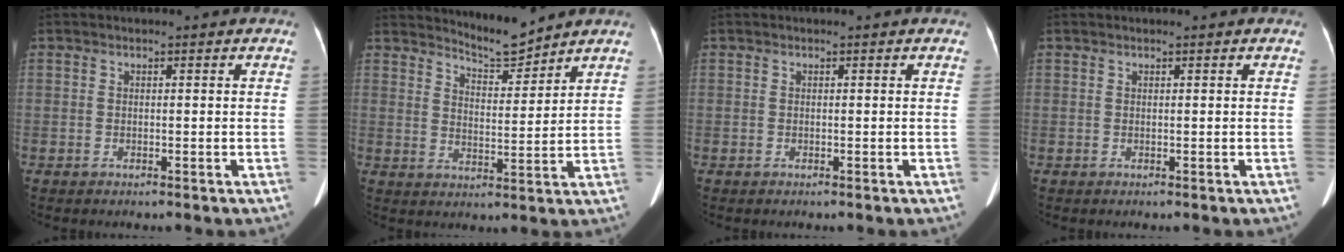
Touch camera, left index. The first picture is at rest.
{"total": 5.4, "force": [5.4, 0.0, 0.6], "torque": [-0.019, -0.013, 0.098]}
{"total": 0.0}
{"total": 0.0}